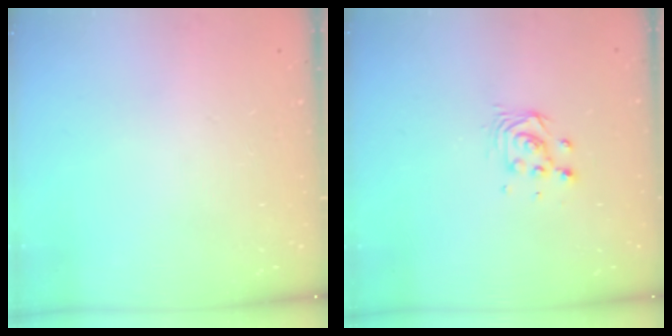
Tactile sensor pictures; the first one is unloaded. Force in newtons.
{"total": 3.9, "press": 3.9, "slide": 0.2}